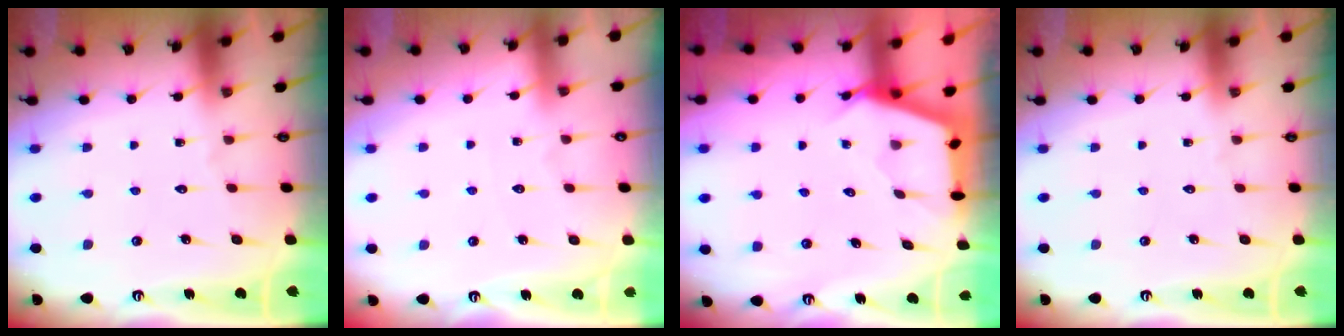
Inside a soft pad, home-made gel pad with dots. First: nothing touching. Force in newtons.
{"total": 2.4, "press": 2.4, "slide": 0.4}
{"total": 2.6, "press": 2.6, "slide": 0.4}
{"total": 0.0}